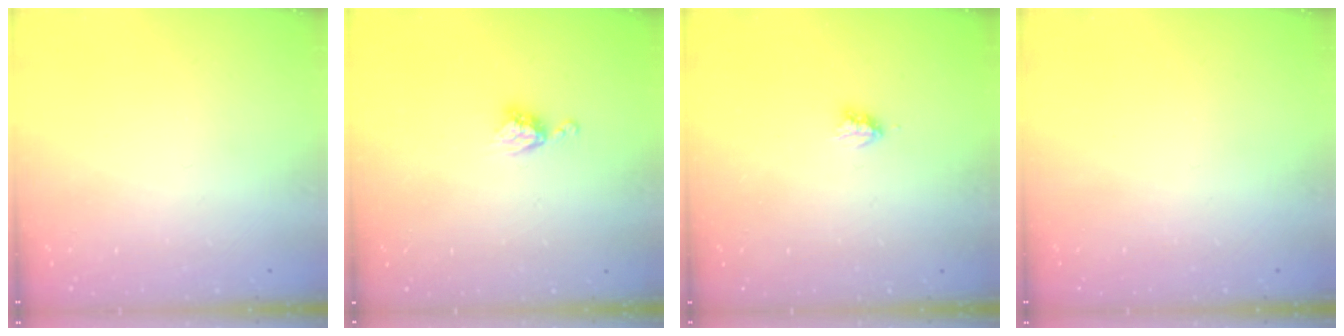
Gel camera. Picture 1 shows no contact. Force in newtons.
{"total": 5.7, "press": 5.7, "slide": 0.5}
{"total": 2.9, "press": 2.9, "slide": 0.5}
{"total": 0.0}